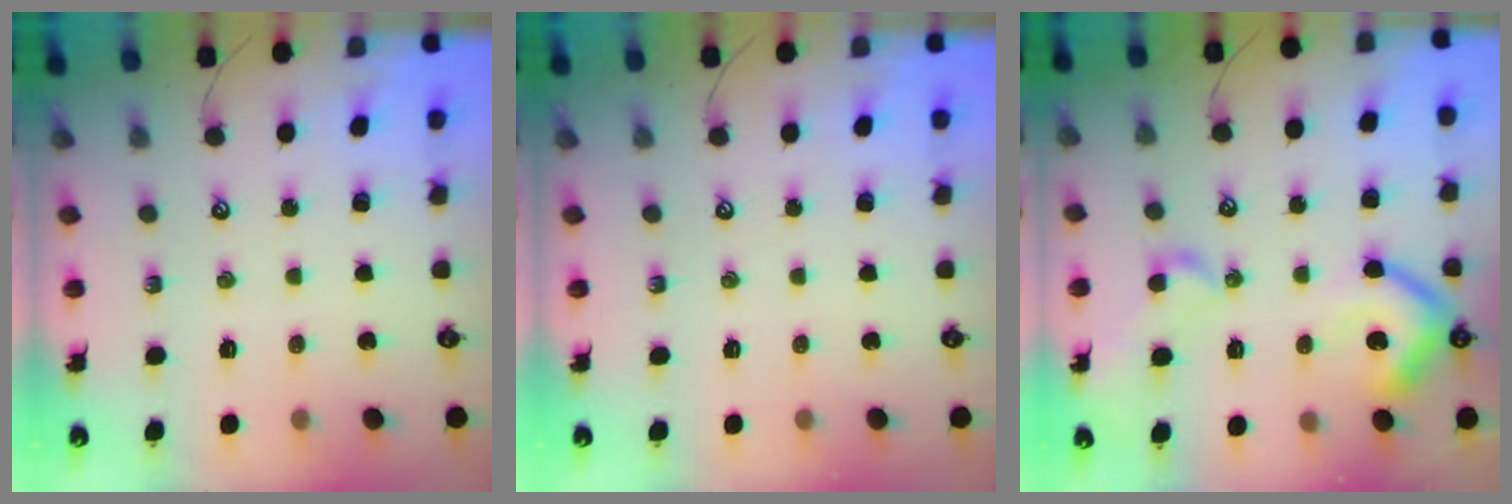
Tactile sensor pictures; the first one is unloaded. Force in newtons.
{"total": 0.0}
{"total": 13.4, "press": 13.3, "slide": 1.6}